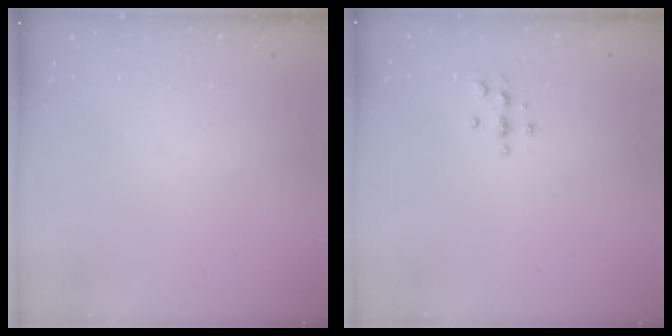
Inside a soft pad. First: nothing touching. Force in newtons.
{"total": 3.7, "press": 3.6, "slide": 0.5}